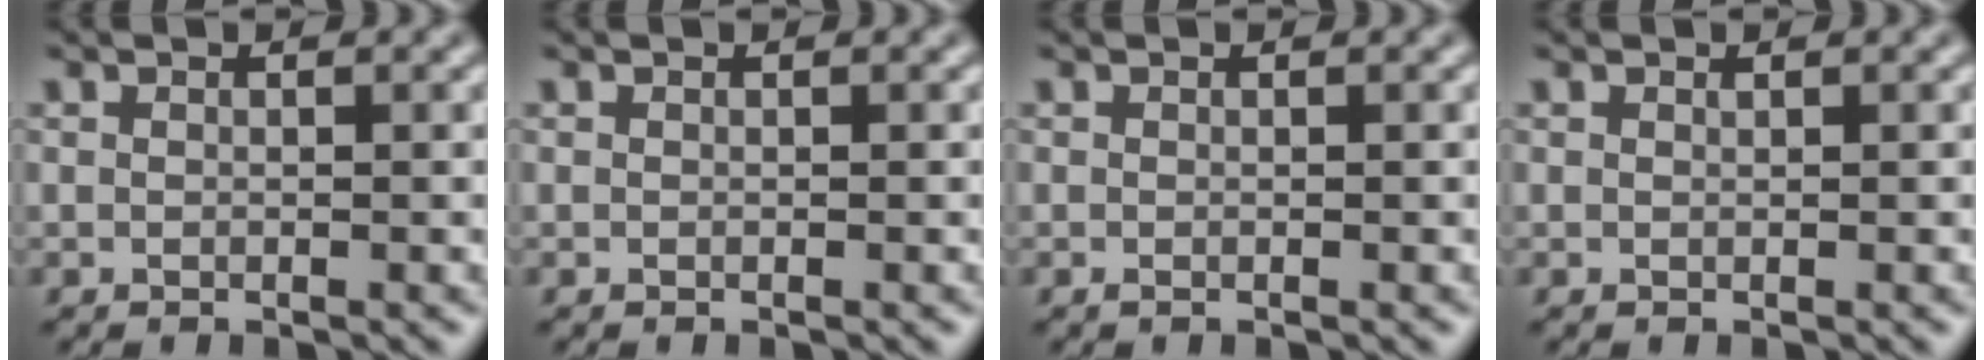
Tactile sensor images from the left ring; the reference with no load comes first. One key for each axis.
{"total": 0.0}
{"total": 0.0}
{"total": 0.0}